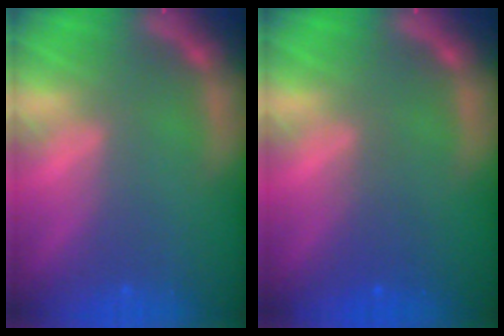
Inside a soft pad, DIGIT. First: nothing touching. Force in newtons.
{"total": 2.0}